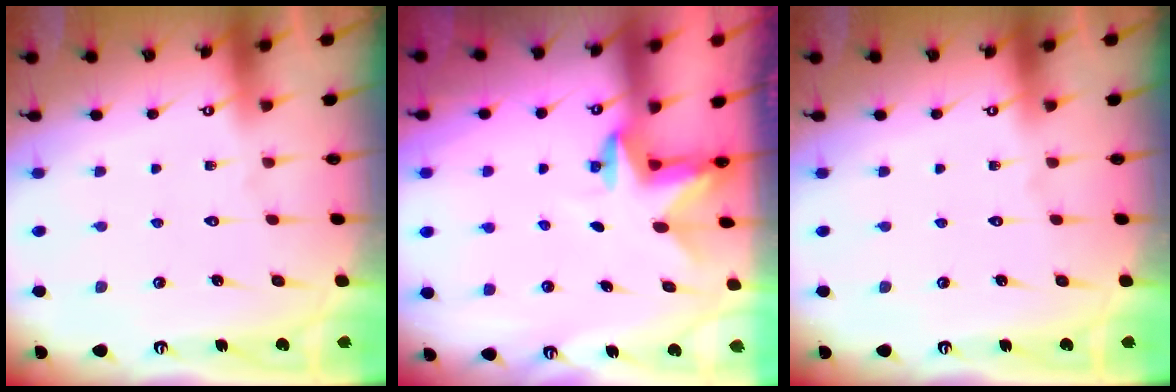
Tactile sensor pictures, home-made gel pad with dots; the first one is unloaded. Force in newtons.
{"total": 2.5, "press": 2.5, "slide": 0.4}
{"total": 0.0}